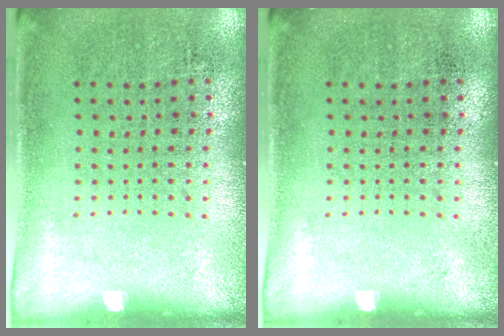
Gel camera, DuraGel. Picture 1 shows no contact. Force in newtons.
{"total": 0.0}